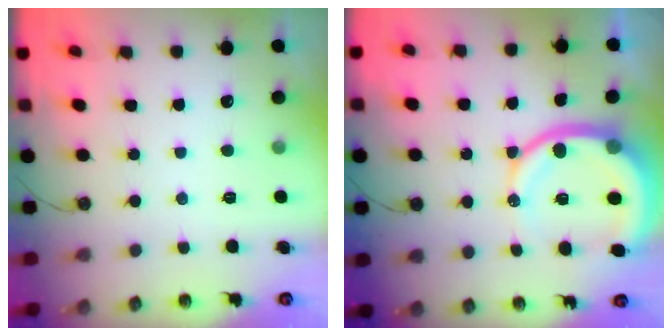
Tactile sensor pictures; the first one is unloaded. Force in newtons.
{"total": 13.6, "press": 13.5, "slide": 1.6}